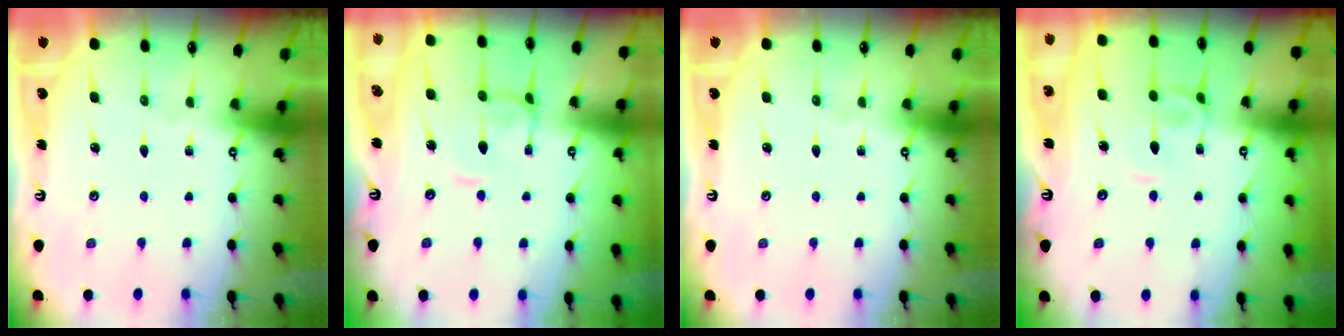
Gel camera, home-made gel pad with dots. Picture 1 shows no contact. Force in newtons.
{"total": 0.7, "press": 0.5, "slide": 0.4}
{"total": 0.0}
{"total": 2.5, "press": 2.4, "slide": 0.8}